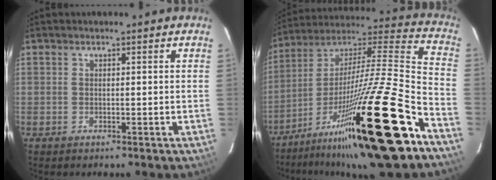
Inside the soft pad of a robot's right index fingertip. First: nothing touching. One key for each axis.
{"total": 33.8, "fx": -20.8, "fy": 3.1, "fz": 26.5, "tx": -0.421, "ty": -0.040, "tz": -0.351}